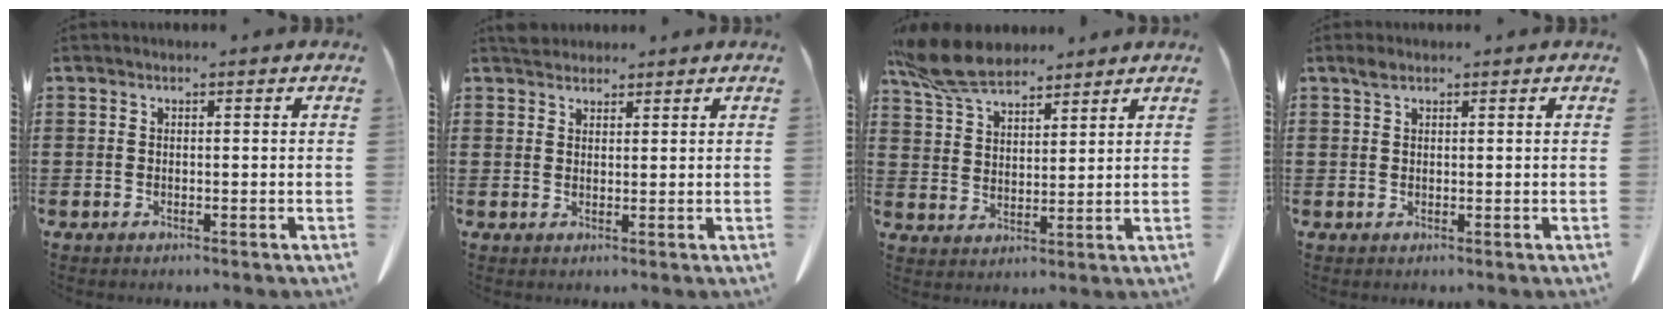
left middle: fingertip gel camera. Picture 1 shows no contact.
{"total": 2.3, "force": [2.1, 0.9, 0.4], "torque": [-0.006, 0.000, 0.041]}
{"total": 9.4, "force": [7.8, 3.0, 4.2], "torque": [-0.108, -0.011, 0.150]}
{"total": 1.4, "force": [0.9, 0.6, 0.9], "torque": [-0.022, 0.002, 0.017]}